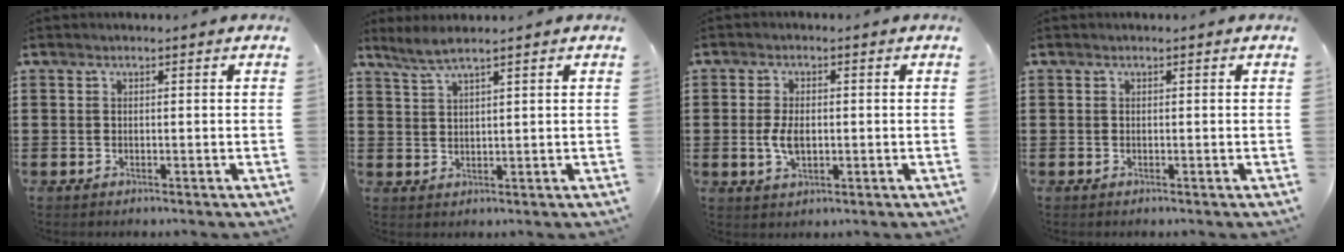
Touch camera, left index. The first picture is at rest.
{"total": 2.9, "force": [2.3, -0.3, 1.7], "torque": [-0.038, 0.003, 0.043]}
{"total": 4.3, "force": [-0.2, 2.2, 3.6], "torque": [-0.083, 0.000, -0.008]}
{"total": 0.0}